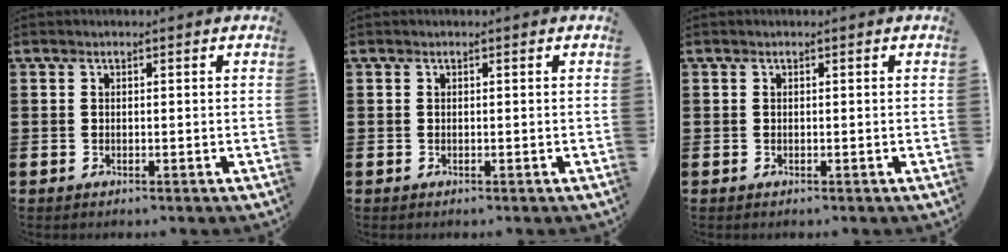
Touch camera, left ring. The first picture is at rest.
{"total": 0.0}
{"total": 0.0}